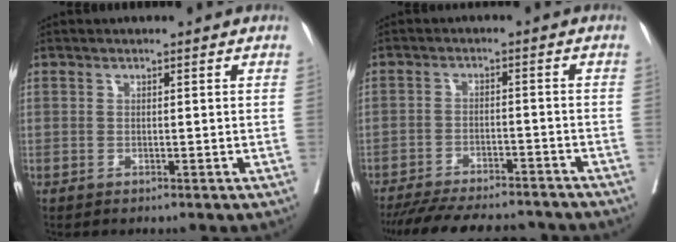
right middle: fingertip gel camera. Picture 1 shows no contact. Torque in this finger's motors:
{"motor_torque": [1.07, -1.07, 0.44, 0.17]}